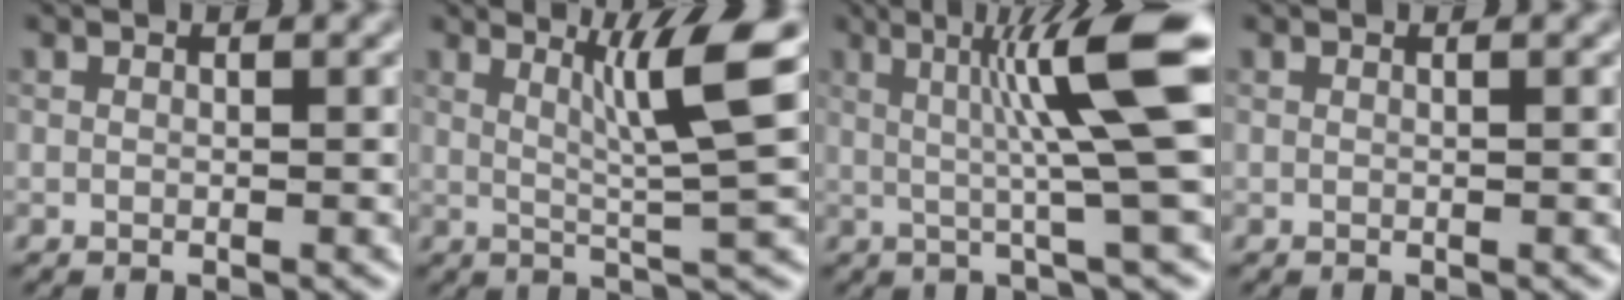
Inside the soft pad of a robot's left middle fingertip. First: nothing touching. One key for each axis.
{"total": 6.1, "fx": 2.3, "fy": 0.5, "fz": 5.6, "tx": -0.094, "ty": 0.006, "tz": 0.041}
{"total": 9.1, "fx": 1.7, "fy": 0.7, "fz": 8.9, "tx": -0.131, "ty": 0.016, "tz": 0.028}
{"total": 0.6, "fx": 0.2, "fy": 0.3, "fz": 0.4, "tx": -0.003, "ty": 0.001, "tz": -0.004}